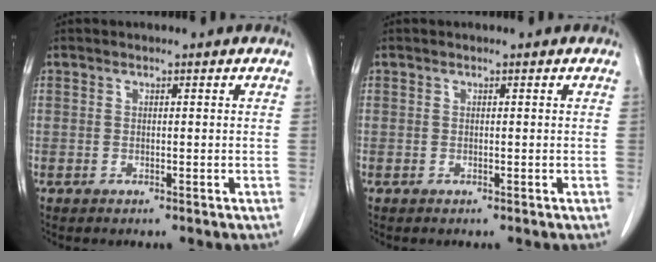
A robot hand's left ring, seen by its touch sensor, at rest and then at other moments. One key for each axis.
{"total": 0.0}